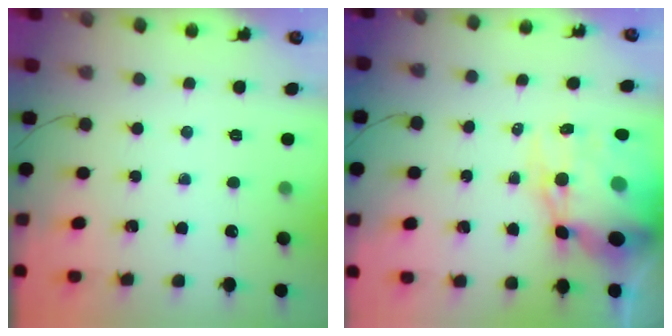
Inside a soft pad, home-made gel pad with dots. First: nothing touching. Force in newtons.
{"total": 19.9, "press": 19.4, "slide": 4.6}